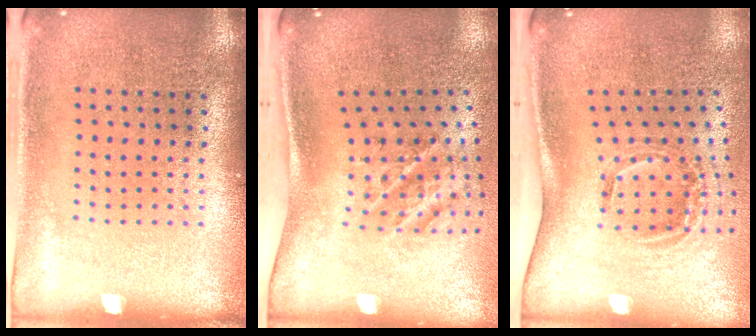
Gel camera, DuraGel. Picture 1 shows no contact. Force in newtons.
{"total": 2.2, "press": 1.2, "slide": 1.8}
{"total": 2.1, "press": 1.2, "slide": 1.7}